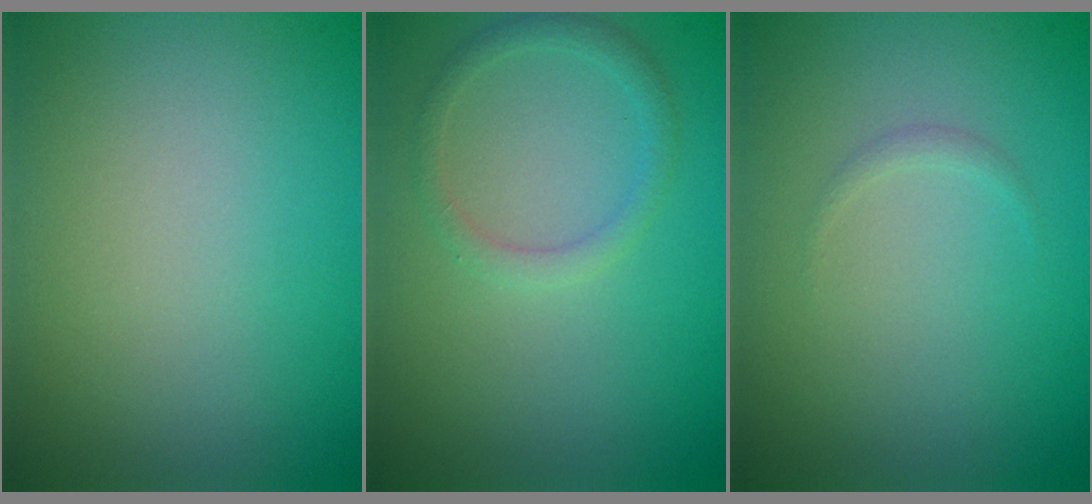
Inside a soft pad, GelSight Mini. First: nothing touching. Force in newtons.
{"total": 1.5, "press": 1.5, "slide": 0.1}
{"total": 0.6, "press": 0.6, "slide": 0.0}